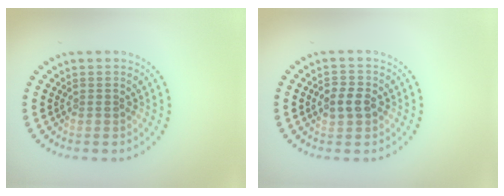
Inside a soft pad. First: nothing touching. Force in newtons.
{"total": 2.5, "press": 2.5, "slide": 0.4}